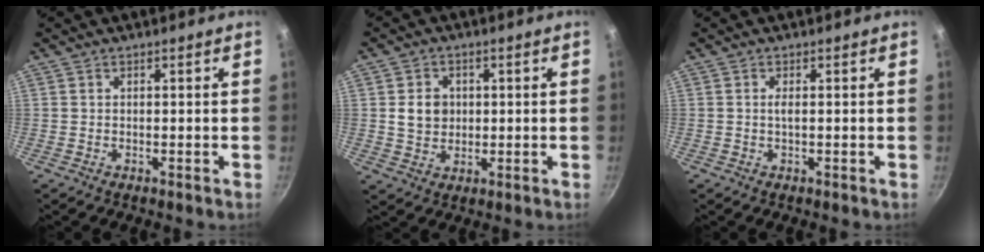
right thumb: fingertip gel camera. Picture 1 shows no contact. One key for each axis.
{"total": 5.6, "fx": 0.7, "fy": 4.7, "fz": 2.9, "tx": -0.031, "ty": 0.000, "tz": 0.012}
{"total": 1.1, "fx": -0.1, "fy": 0.0, "fz": 1.1, "tx": -0.024, "ty": 0.000, "tz": -0.003}